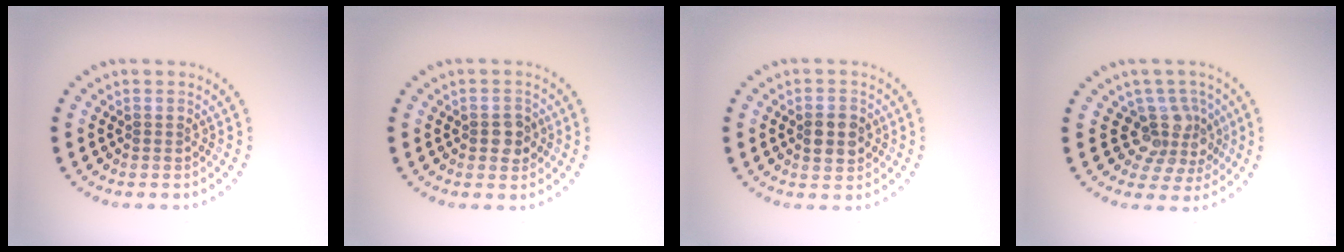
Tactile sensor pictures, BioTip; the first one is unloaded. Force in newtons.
{"total": 2.0, "press": 2.0, "slide": 0.3}
{"total": 2.8, "press": 2.8, "slide": 0.1}
{"total": 3.8, "press": 2.9, "slide": 2.5}